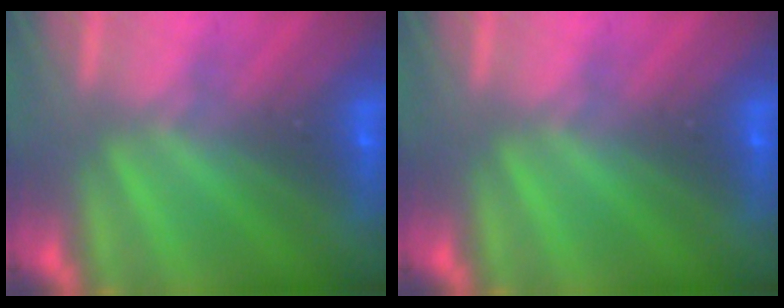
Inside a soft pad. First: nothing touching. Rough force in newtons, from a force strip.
{"total": 0.0}